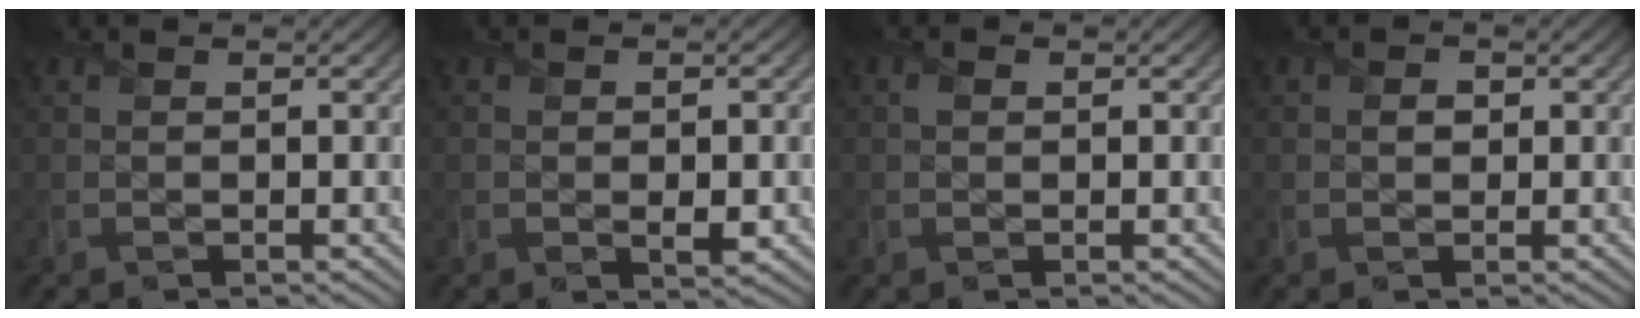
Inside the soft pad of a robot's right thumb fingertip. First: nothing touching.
{"total": 2.5, "force": [-0.6, 1.4, 2.0], "torque": [-0.027, -0.009, -0.003]}
{"total": 0.7, "force": [0.2, 0.6, 0.2], "torque": [-0.007, 0.000, 0.001]}
{"total": 1.0, "force": [0.1, 0.9, 0.5], "torque": [-0.007, -0.002, 0.000]}